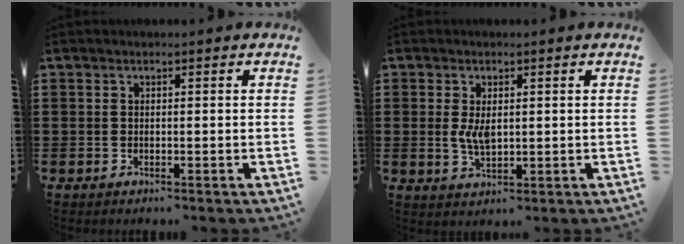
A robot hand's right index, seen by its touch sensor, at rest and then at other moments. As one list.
[{"total": 3.7, "force": [0.5, 1.9, 3.2], "torque": [-0.066, 0.005, 0.009]}]